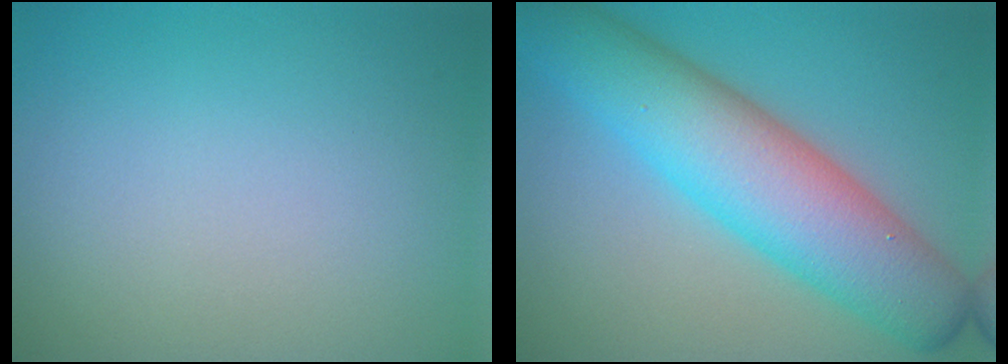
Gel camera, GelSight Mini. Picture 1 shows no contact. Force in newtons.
{"total": 10.1, "press": 10.1, "slide": 0.0}